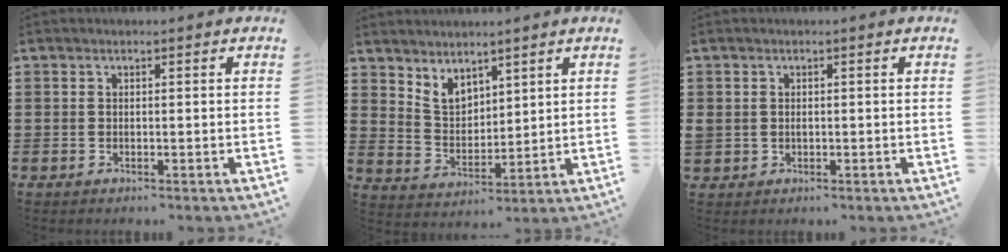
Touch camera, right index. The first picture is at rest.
{"total": 4.6, "force": [3.9, 2.1, 1.1], "torque": [-0.036, -0.009, 0.074]}
{"total": 0.8, "force": [0.2, 0.8, 0.2], "torque": [-0.008, 0.005, 0.002]}